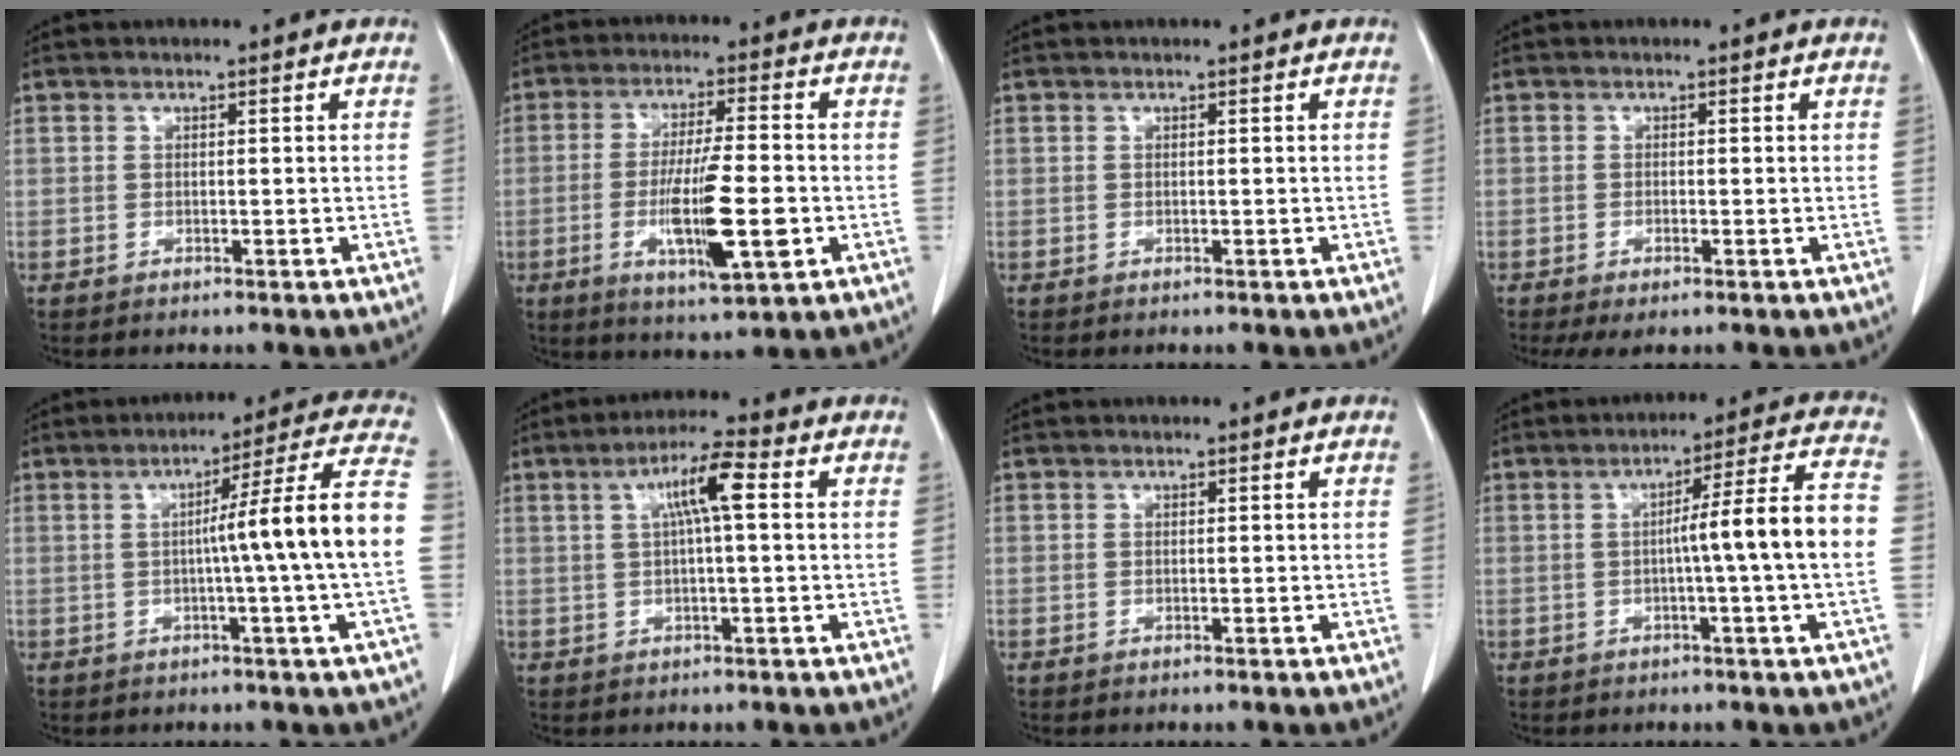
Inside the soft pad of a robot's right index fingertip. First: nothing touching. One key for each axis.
{"total": 11.8, "fx": -3.0, "fy": 1.5, "fz": 11.3, "tx": -0.200, "ty": -0.014, "tz": -0.050}
{"total": 0.0}
{"total": 2.4, "fx": -1.3, "fy": 0.5, "fz": 1.9, "tx": -0.033, "ty": -0.007, "tz": -0.019}
{"total": 13.8, "fx": -1.0, "fy": -2.6, "fz": 13.6, "tx": -0.180, "ty": 0.012, "tz": -0.018}
{"total": 6.3, "fx": 1.5, "fy": 0.4, "fz": 6.1, "tx": -0.112, "ty": 0.017, "tz": 0.024}
{"total": 0.0}
{"total": 11.4, "fx": -1.2, "fy": -1.7, "fz": 11.2, "tx": -0.162, "ty": 0.015, "tz": -0.019}